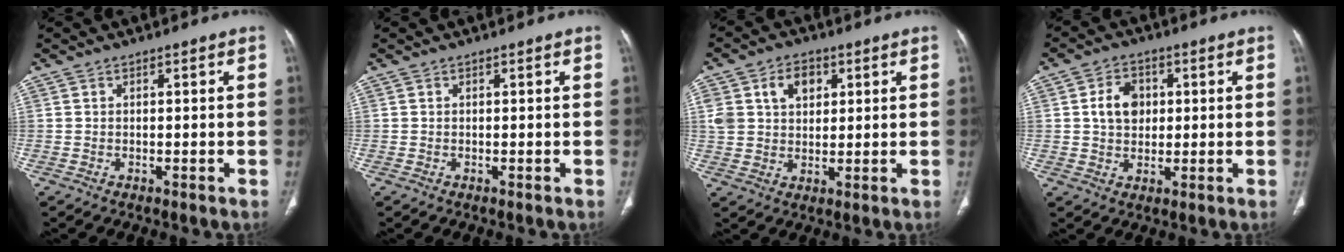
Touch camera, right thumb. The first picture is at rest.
{"total": 0.0}
{"total": 9.0, "force": [3.3, 6.6, 5.2], "torque": [-0.072, -0.003, 0.065]}
{"total": 6.7, "force": [1.2, 5.2, 4.1], "torque": [-0.050, 0.001, 0.019]}